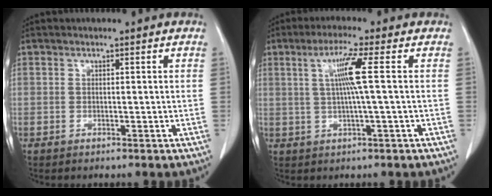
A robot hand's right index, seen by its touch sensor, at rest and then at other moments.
{"total": 5.9, "force": [1.0, -1.1, 5.7], "torque": [-0.109, 0.005, 0.023]}